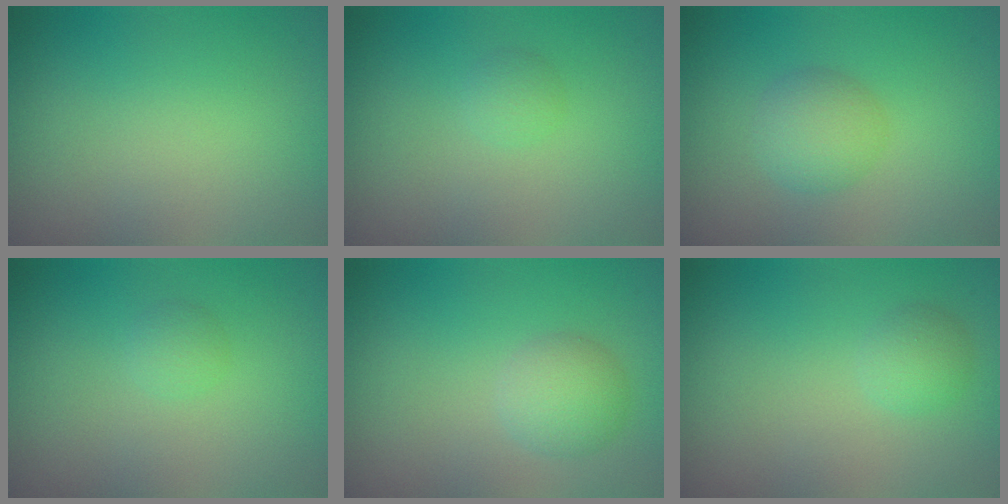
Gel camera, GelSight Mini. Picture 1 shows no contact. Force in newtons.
{"total": 1.0, "press": 1.0, "slide": 0.0}
{"total": 2.4, "press": 2.4, "slide": 0.0}
{"total": 1.0, "press": 1.0, "slide": 0.0}
{"total": 2.7, "press": 2.7, "slide": 0.1}
{"total": 1.7, "press": 1.7, "slide": 0.1}